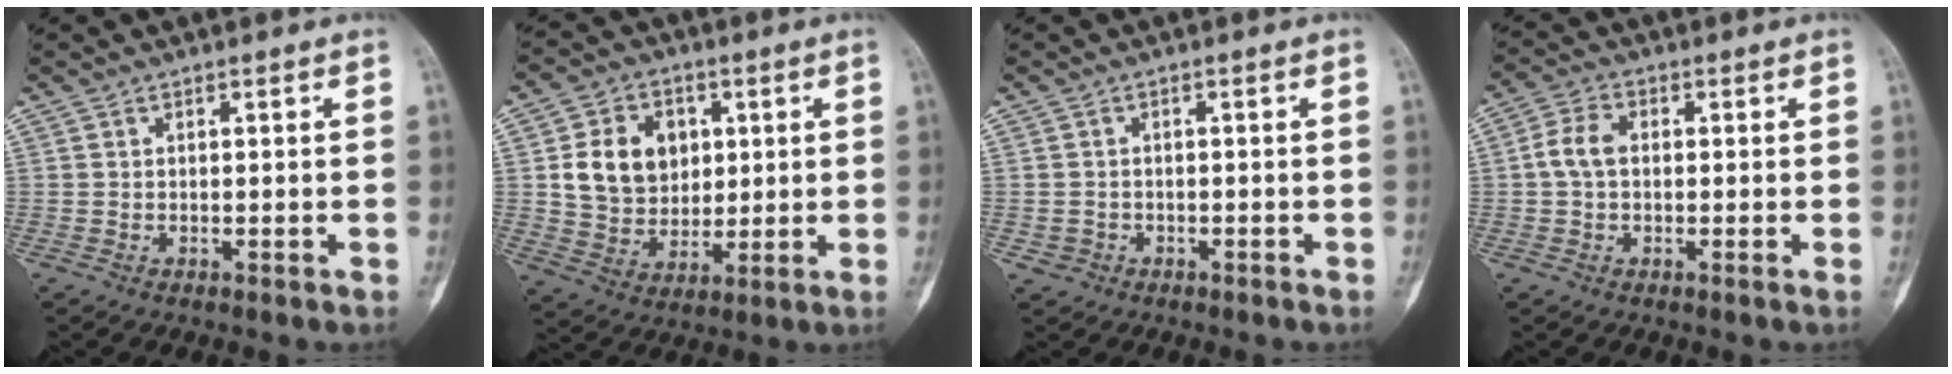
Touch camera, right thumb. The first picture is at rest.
{"total": 12.5, "force": [2.7, 9.9, 7.1], "torque": [-0.086, -0.006, 0.053]}
{"total": 1.5, "force": [-0.6, 1.4, 0.1], "torque": [0.000, 0.012, -0.007]}
{"total": 4.9, "force": [0.0, 3.0, 3.9], "torque": [-0.080, 0.011, -0.009]}